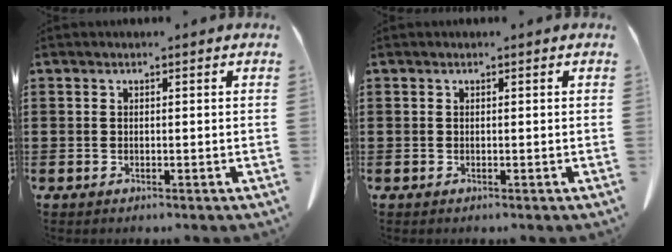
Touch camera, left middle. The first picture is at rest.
{"total": 0.0}